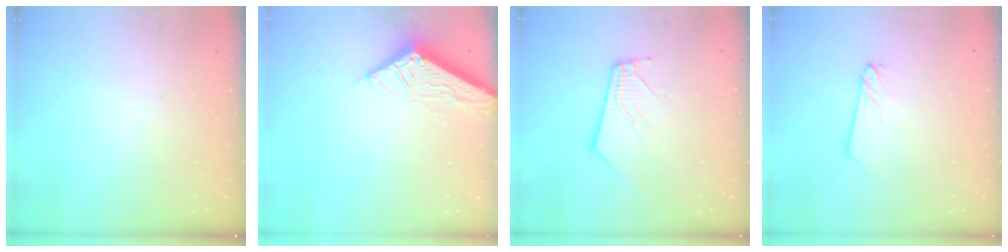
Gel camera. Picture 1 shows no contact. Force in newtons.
{"total": 6.8, "press": 6.8, "slide": 0.7}
{"total": 10.2, "press": 10.1, "slide": 1.2}
{"total": 2.2, "press": 2.2, "slide": 0.1}